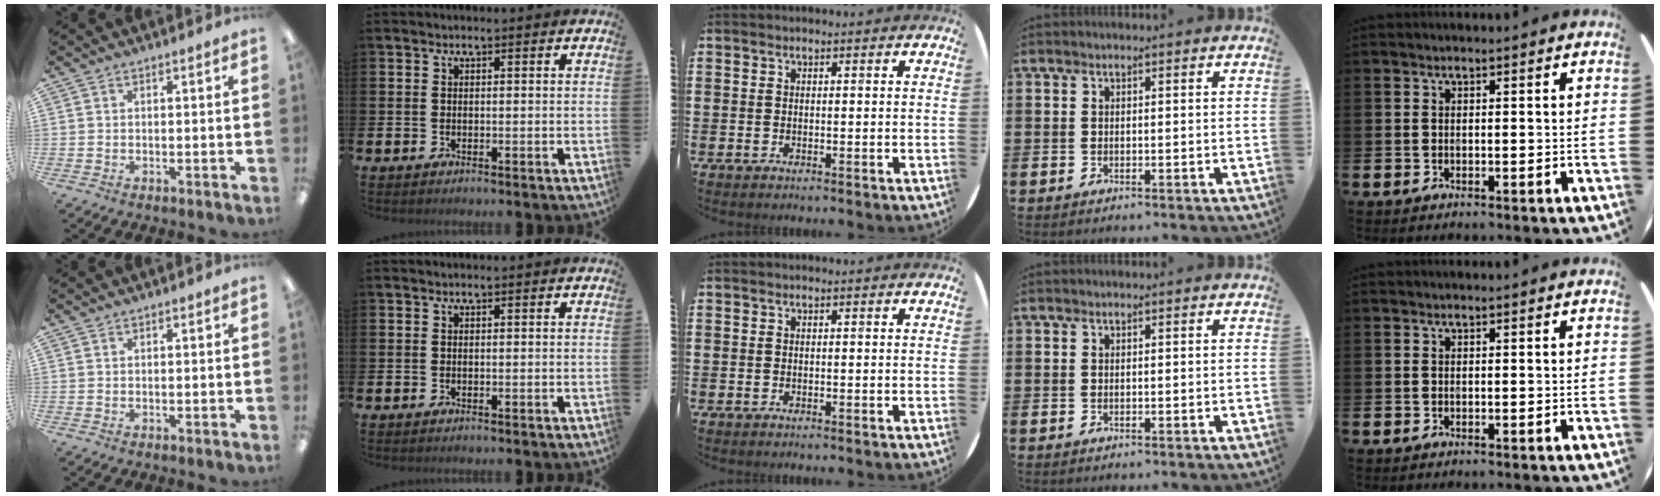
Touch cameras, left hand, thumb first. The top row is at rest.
{}